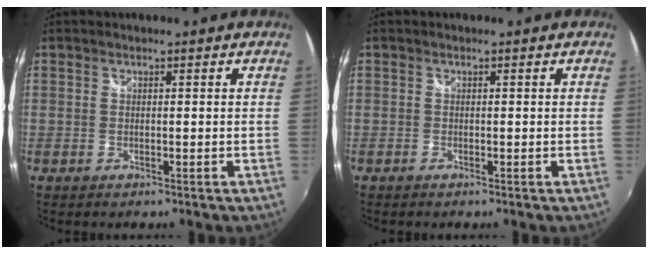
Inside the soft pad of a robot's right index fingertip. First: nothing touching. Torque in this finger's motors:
{"motor_torque": [-0.05, 0.07, -0.04, -0.02]}